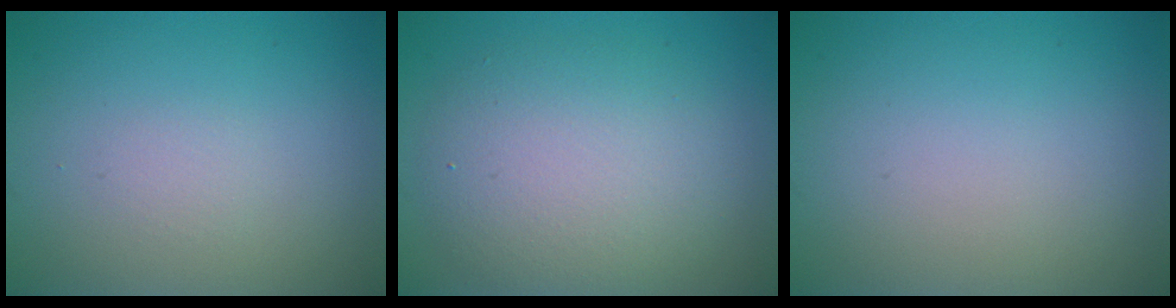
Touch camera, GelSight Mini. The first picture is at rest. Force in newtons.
{"total": 5.7, "press": 5.7, "slide": 0.3}
{"total": 0.0}